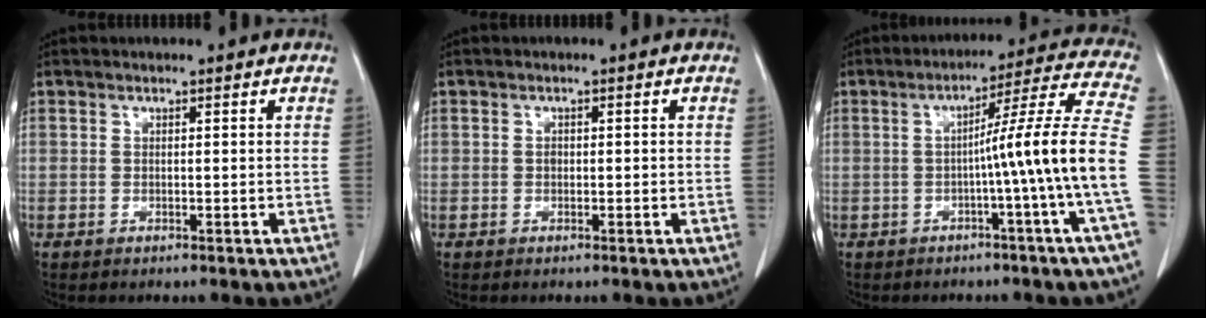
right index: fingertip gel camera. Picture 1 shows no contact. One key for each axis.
{"total": 0.8, "fx": -0.1, "fy": 0.6, "fz": 0.5, "tx": -0.006, "ty": 0.003, "tz": -0.004}
{"total": 13.1, "fx": -2.6, "fy": -3.0, "fz": 12.5, "tx": -0.164, "ty": 0.012, "tz": -0.042}